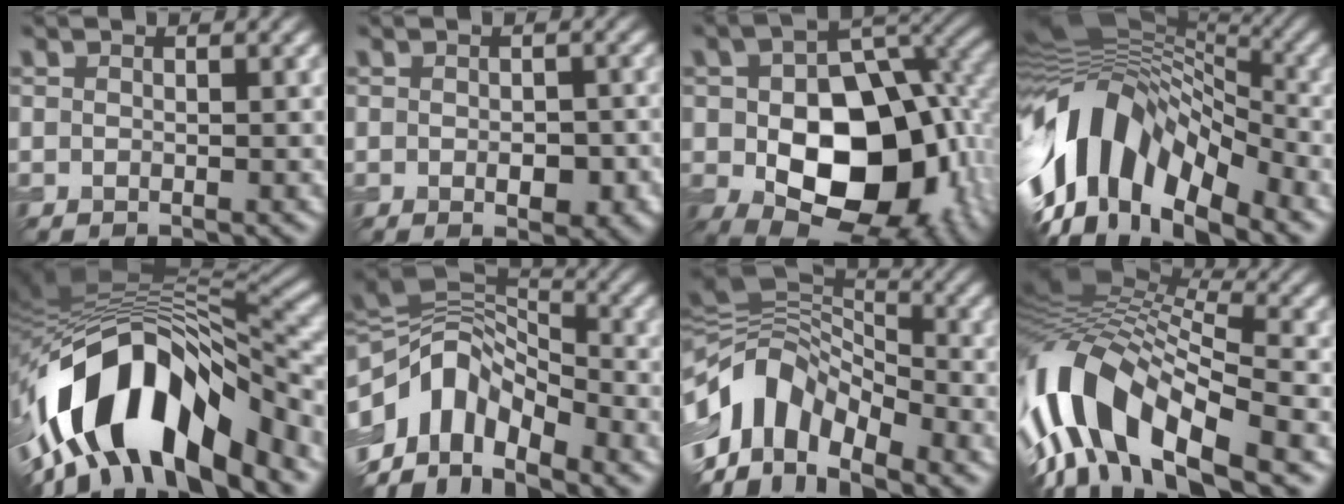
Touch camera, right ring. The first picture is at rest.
{"total": 2.8, "force": [-0.7, 1.5, 2.2], "torque": [-0.027, -0.006, -0.005]}
{"total": 13.9, "force": [-2.3, 8.8, 10.6], "torque": [-0.152, -0.020, -0.035]}
{"total": 14.4, "force": [-3.6, 8.5, 11.1], "torque": [-0.200, 0.023, -0.074]}
{"total": 14.7, "force": [-5.8, 7.0, 11.6], "torque": [-0.194, 0.003, -0.098]}
{"total": 10.0, "force": [-4.6, 5.9, 6.6], "torque": [-0.117, 0.011, -0.095]}
{"total": 10.8, "force": [-4.9, 6.3, 7.2], "torque": [-0.126, 0.007, -0.102]}
{"total": 13.7, "force": [-3.6, 6.2, 11.7], "torque": [-0.224, 0.018, -0.073]}